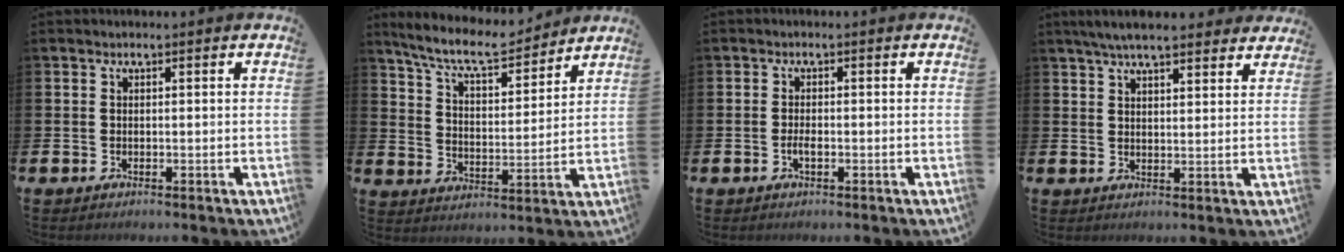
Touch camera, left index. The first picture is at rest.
{"total": 8.8, "force": [8.1, 1.6, 3.1], "torque": [-0.089, -0.049, 0.142]}
{"total": 1.3, "force": [-0.5, 0.5, 1.1], "torque": [-0.027, 0.003, -0.008]}
{"total": 5.7, "force": [5.3, 0.9, 2.0], "torque": [-0.047, -0.015, 0.097]}